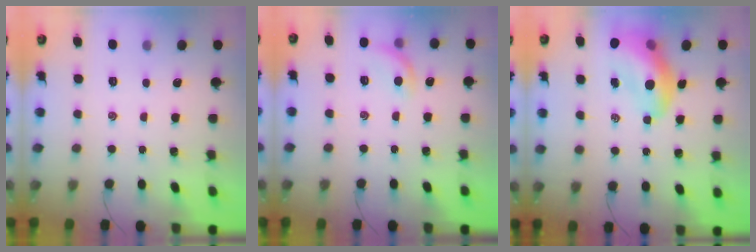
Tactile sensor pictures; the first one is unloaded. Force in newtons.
{"total": 8.8, "press": 8.6, "slide": 1.7}
{"total": 13.4, "press": 12.9, "slide": 3.8}